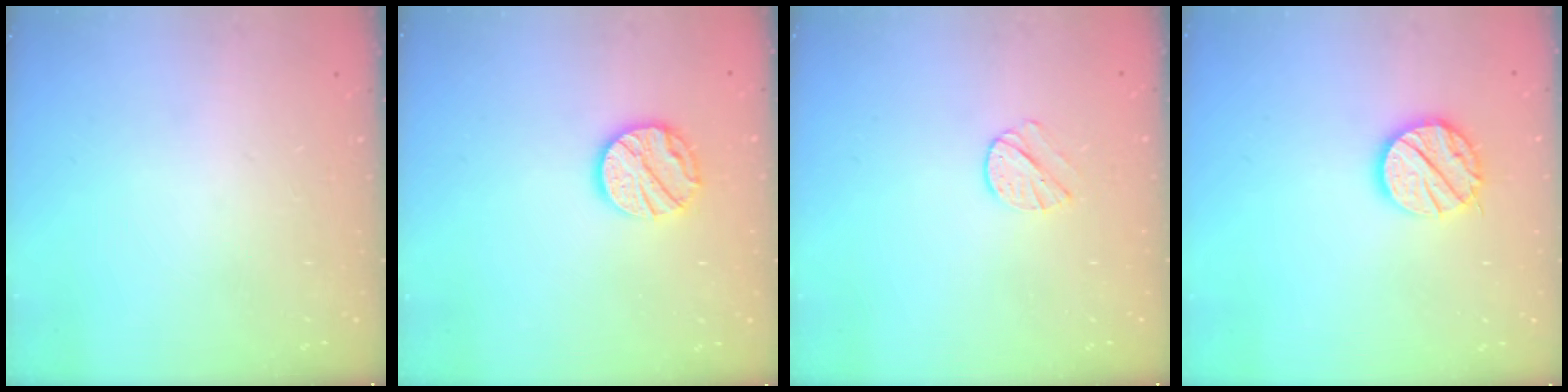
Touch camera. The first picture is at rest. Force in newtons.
{"total": 11.7, "press": 11.7, "slide": 0.8}
{"total": 6.3, "press": 6.3, "slide": 0.8}
{"total": 12.6, "press": 12.6, "slide": 0.8}